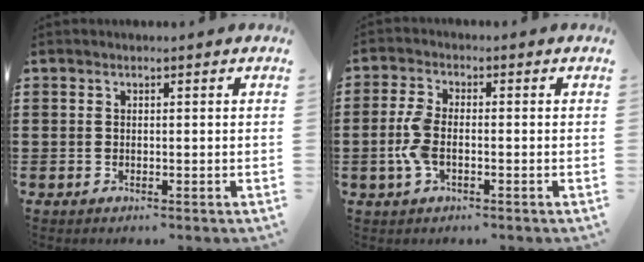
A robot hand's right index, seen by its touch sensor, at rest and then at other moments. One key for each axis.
{"total": 5.1, "fx": -0.9, "fy": 2.5, "fz": 4.4, "tx": -0.115, "ty": -0.007, "tz": -0.026}